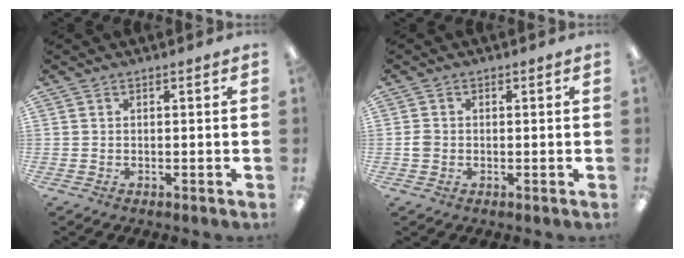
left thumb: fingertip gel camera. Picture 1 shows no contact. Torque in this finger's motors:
{"motor_torque": [0.15, 0.13, 0.20, -0.14, -0.01]}